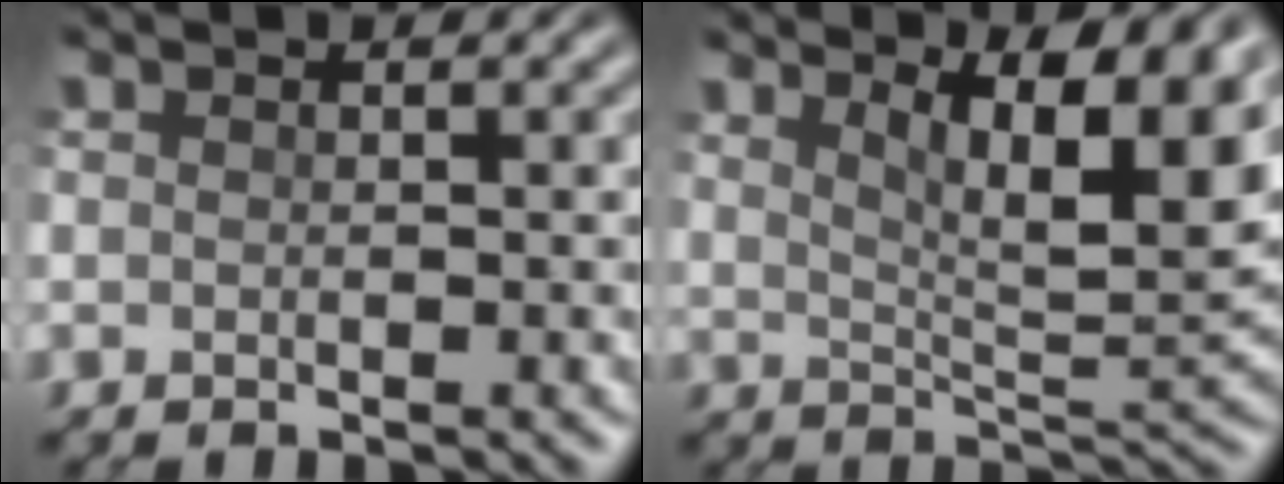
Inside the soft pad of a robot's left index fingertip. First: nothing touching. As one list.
[{"total": 8.4, "force": [4.5, 2.2, 6.8], "torque": [-0.100, -0.002, 0.075]}]